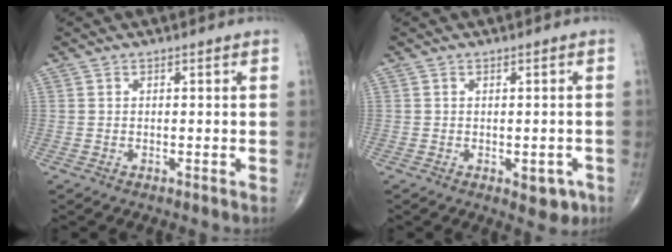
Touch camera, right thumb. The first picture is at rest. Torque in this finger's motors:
{"motor_torque": [0.63, 0.80, -0.11, -0.04, 0.00]}